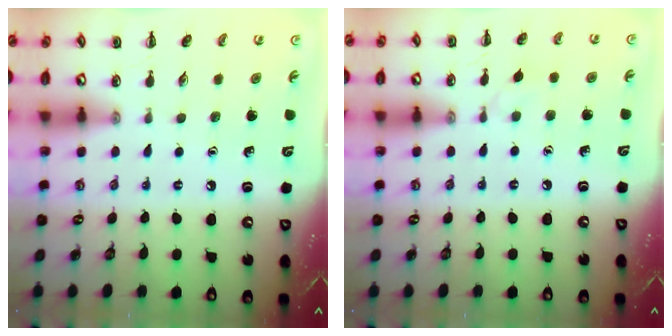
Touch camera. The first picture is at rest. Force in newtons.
{"total": 2.9, "press": 2.6, "slide": 1.1}